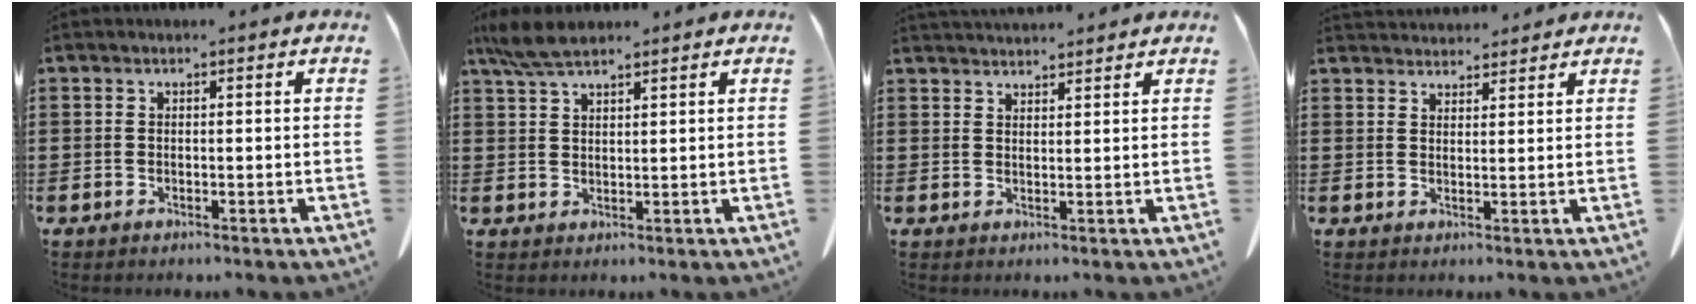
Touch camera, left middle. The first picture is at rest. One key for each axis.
{"total": 5.2, "fx": 4.0, "fy": 1.2, "fz": 3.1, "tx": -0.076, "ty": -0.005, "tz": 0.073}
{"total": 2.8, "fx": 2.8, "fy": 0.1, "fz": 0.1, "tx": -0.009, "ty": -0.005, "tz": 0.053}
{"total": 3.1, "fx": 3.1, "fy": 0.4, "fz": 0.0, "tx": -0.007, "ty": -0.009, "tz": 0.058}